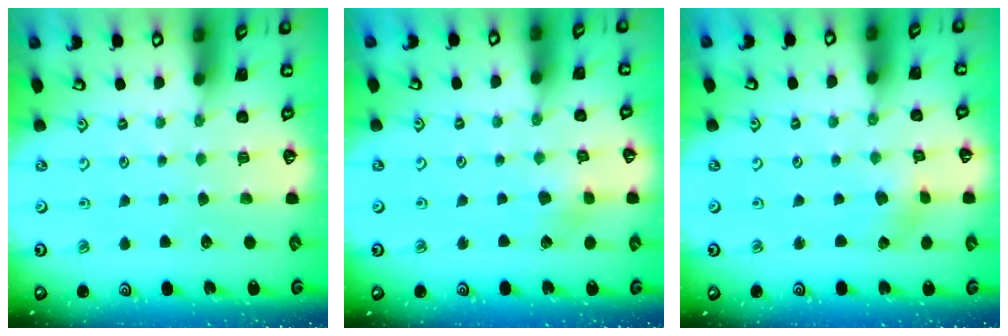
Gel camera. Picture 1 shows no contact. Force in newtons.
{"total": 4.3, "press": 4.2, "slide": 0.5}
{"total": 2.2, "press": 2.2, "slide": 0.3}